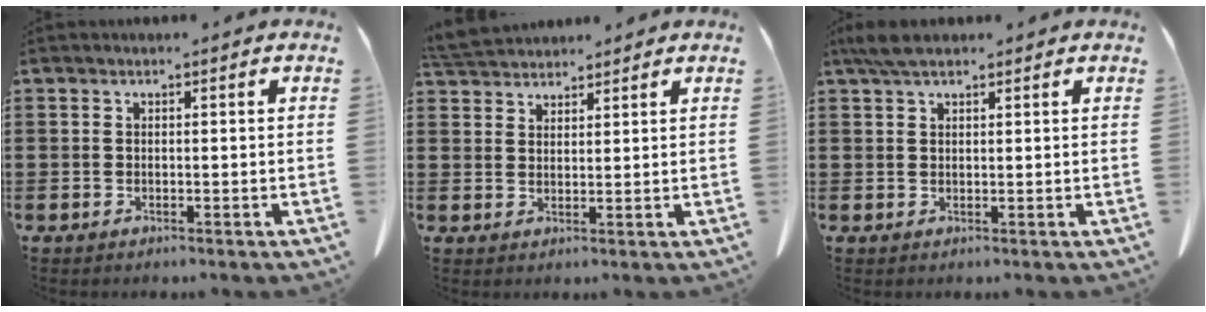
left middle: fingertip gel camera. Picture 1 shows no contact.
{"total": 4.2, "force": [4.1, 0.7, 0.7], "torque": [-0.026, -0.008, 0.079]}
{"total": 3.5, "force": [2.4, 1.1, 2.3], "torque": [-0.051, 0.005, 0.045]}